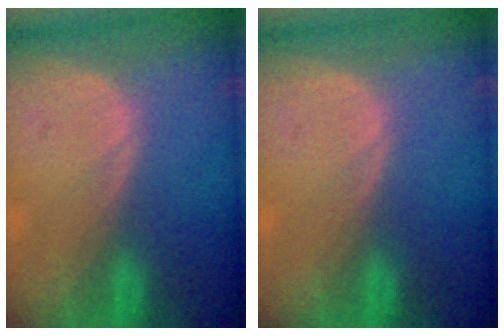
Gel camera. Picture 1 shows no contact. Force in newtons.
{"total": 0.0}